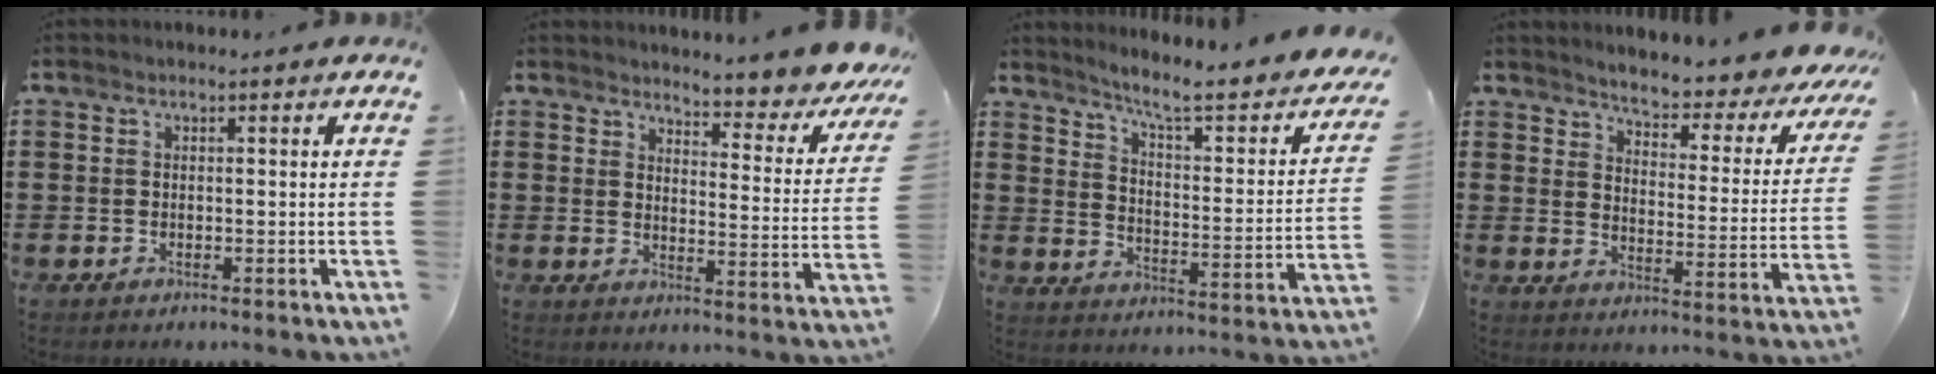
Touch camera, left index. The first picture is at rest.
{"total": 4.9, "force": [4.8, 0.0, 1.3], "torque": [-0.035, -0.042, 0.078]}
{"total": 6.2, "force": [4.9, 0.1, 3.9], "torque": [-0.090, -0.039, 0.071]}
{"total": 4.0, "force": [3.7, -0.2, 1.5], "torque": [-0.043, -0.039, 0.051]}